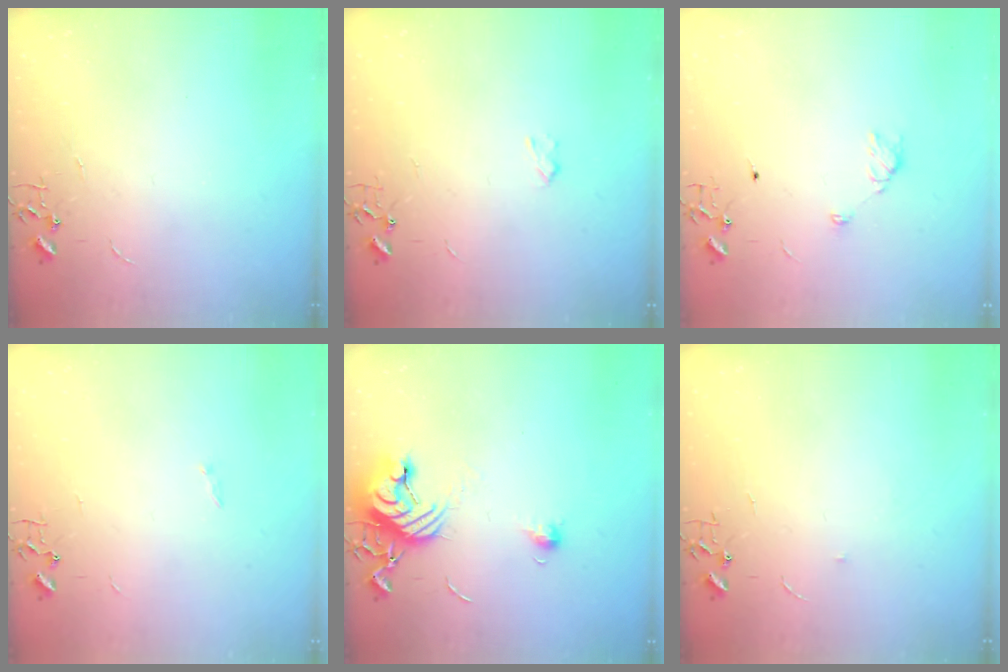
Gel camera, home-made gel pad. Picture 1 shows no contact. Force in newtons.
{"total": 2.4, "press": 2.4, "slide": 0.4}
{"total": 6.5, "press": 6.5, "slide": 0.7}
{"total": 0.9, "press": 0.9, "slide": 0.2}
{"total": 11.3, "press": 11.2, "slide": 1.3}
{"total": 3.7, "press": 3.7, "slide": 0.5}